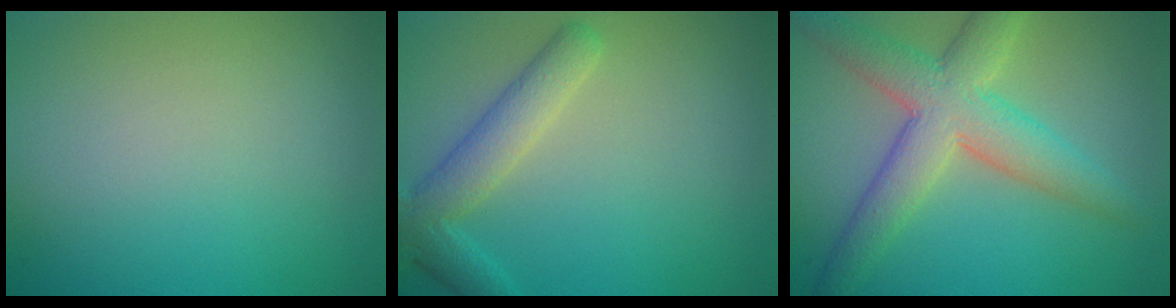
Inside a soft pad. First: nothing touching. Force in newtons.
{"total": 4.0, "press": 4.0, "slide": 0.4}
{"total": 6.7, "press": 6.7, "slide": 0.2}